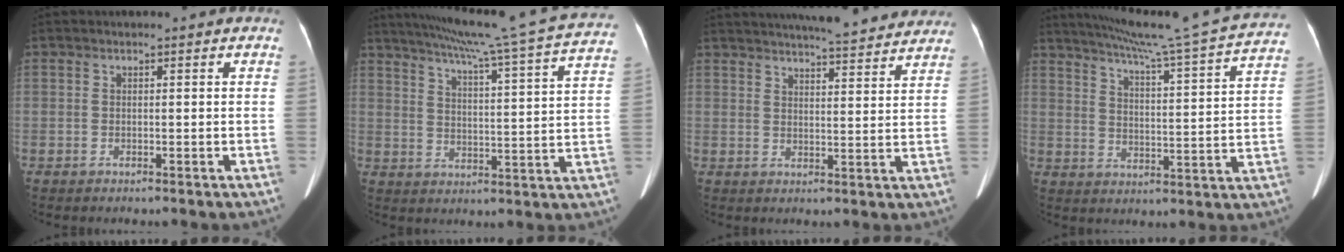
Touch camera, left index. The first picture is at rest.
{"total": 23.6, "force": [20.7, -1.5, 11.1], "torque": [-0.182, -0.040, 0.269]}
{"total": 18.6, "force": [17.0, 2.2, 7.3], "torque": [-0.111, 0.007, 0.218]}
{"total": 22.2, "force": [20.0, -1.3, 9.5], "torque": [-0.157, -0.042, 0.259]}